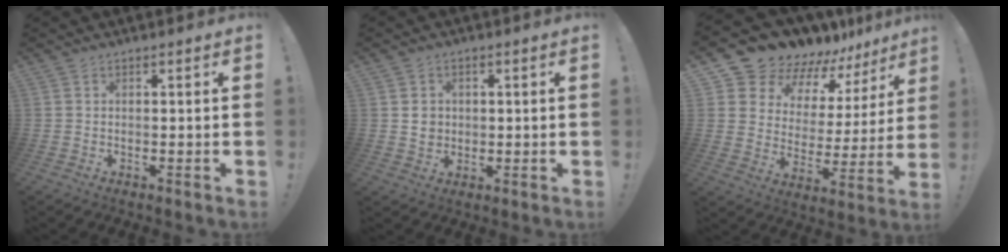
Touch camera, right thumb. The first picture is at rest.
{"total": 4.4, "force": [0.6, 4.1, 1.6], "torque": [-0.020, 0.001, 0.012]}
{"total": 13.4, "force": [12.0, 5.9, 1.3], "torque": [-0.049, -0.110, 0.230]}